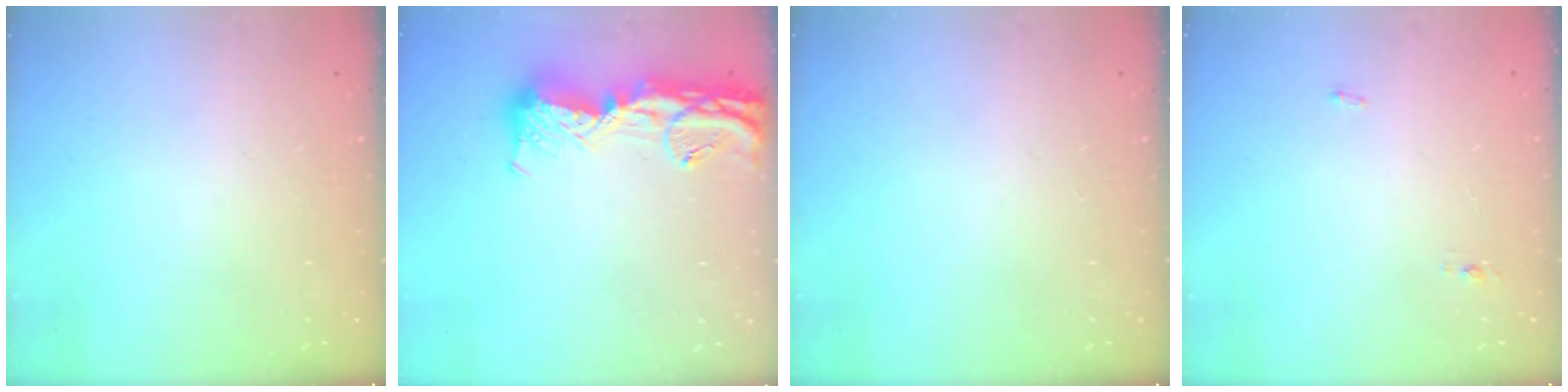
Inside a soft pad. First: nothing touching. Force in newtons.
{"total": 15.2, "press": 15.2, "slide": 1.3}
{"total": 0.0}
{"total": 3.2, "press": 3.0, "slide": 1.0}